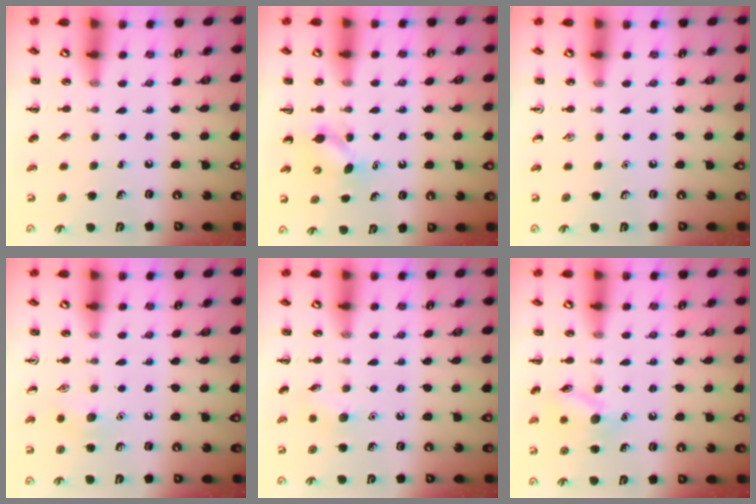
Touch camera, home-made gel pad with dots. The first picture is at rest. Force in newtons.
{"total": 3.4, "press": 3.3, "slide": 0.8}
{"total": 0.0}
{"total": 7.3, "press": 7.1, "slide": 1.8}
{"total": 5.7, "press": 5.5, "slide": 1.3}
{"total": 10.1, "press": 10.1, "slide": 1.0}